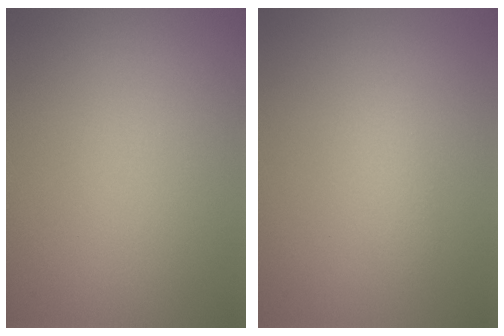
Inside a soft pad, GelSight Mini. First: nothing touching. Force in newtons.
{"total": 0.9, "press": 0.9, "slide": 0.0}